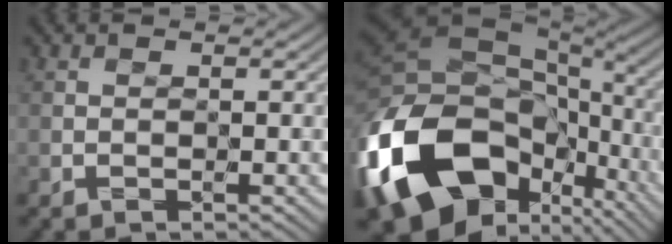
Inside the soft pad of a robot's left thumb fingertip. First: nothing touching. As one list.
[{"total": 20.0, "force": [-6.2, 13.9, 13.0], "torque": [-0.317, -0.030, -0.096]}]